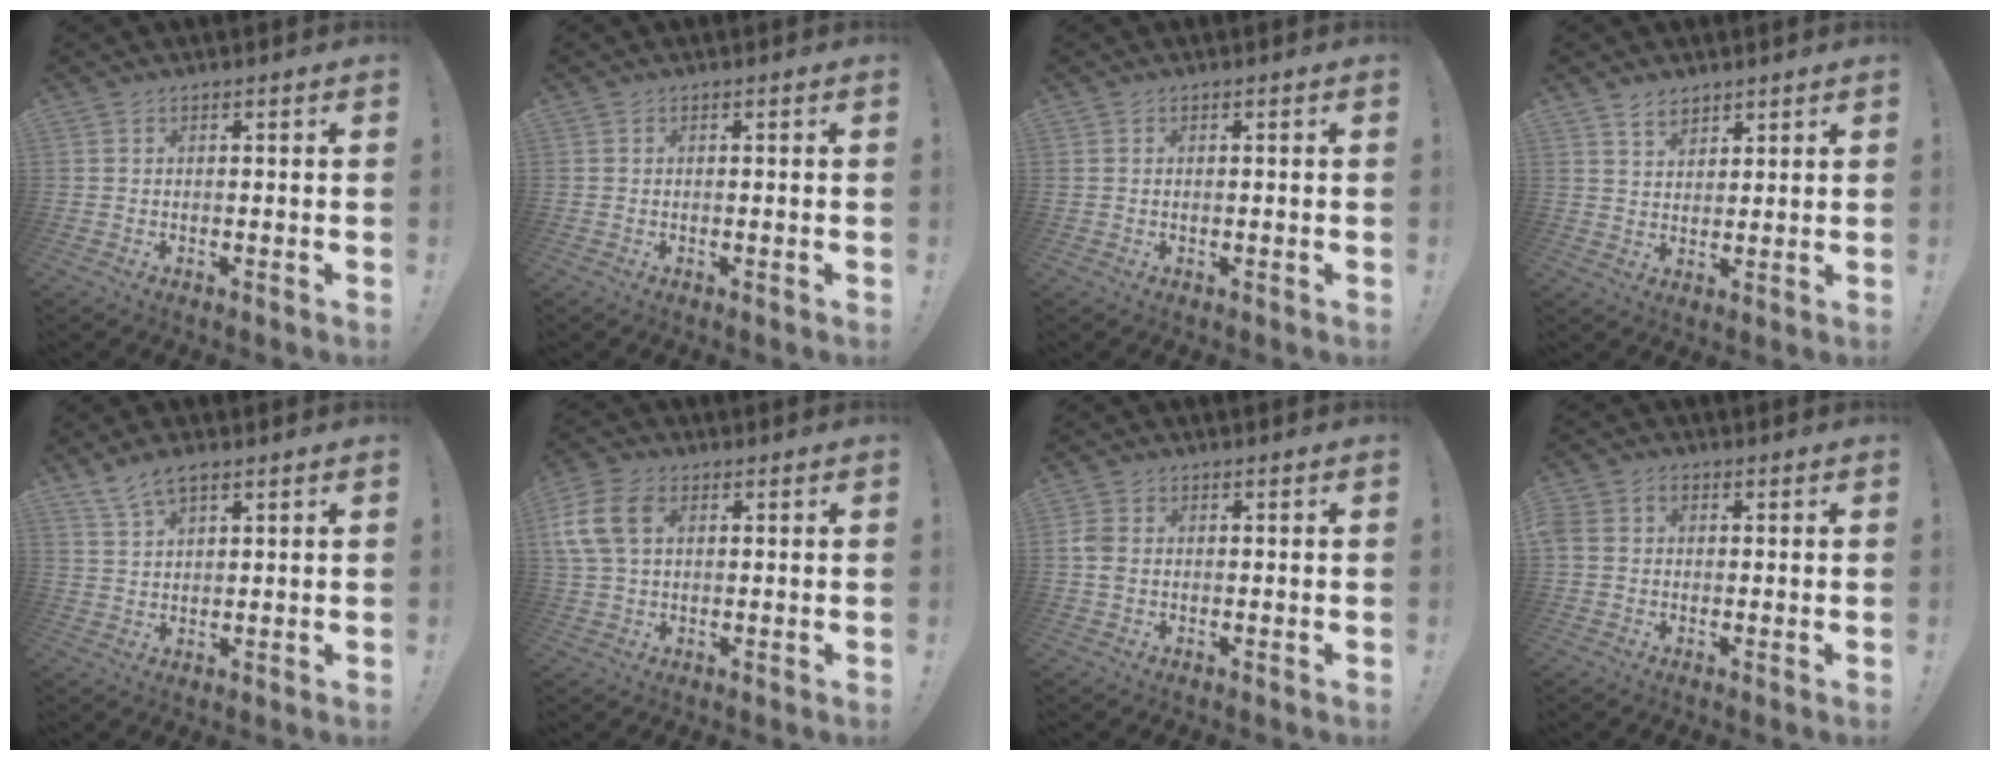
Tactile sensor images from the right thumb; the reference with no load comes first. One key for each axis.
{"total": 0.0}
{"total": 0.0}
{"total": 4.8, "fx": 3.7, "fy": 2.6, "fz": 1.5, "tx": -0.022, "ty": -0.019, "tz": 0.069}
{"total": 5.7, "fx": 4.0, "fy": 2.0, "fz": 3.4, "tx": -0.059, "ty": -0.019, "tz": 0.076}
{"total": 11.3, "fx": 2.8, "fy": 7.6, "fz": 8.0, "tx": -0.177, "ty": 0.006, "tz": 0.054}
{"total": 4.0, "fx": -0.1, "fy": 2.9, "fz": 2.7, "tx": -0.064, "ty": 0.006, "tz": -0.002}
{"total": 3.9, "fx": -0.1, "fy": 3.4, "fz": 2.1, "tx": -0.046, "ty": 0.011, "tz": -0.001}